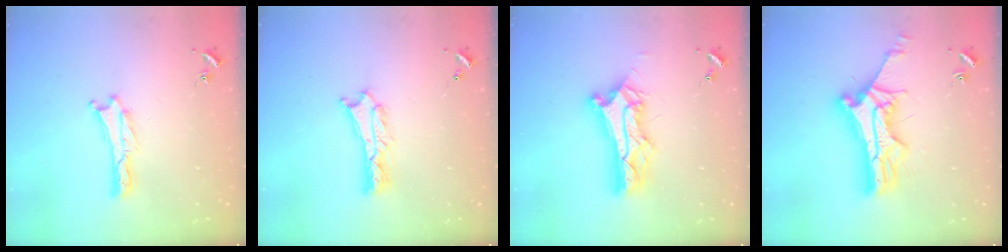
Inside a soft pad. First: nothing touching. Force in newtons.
{"total": 2.4, "press": 2.4, "slide": 0.2}
{"total": 11.0, "press": 11.0, "slide": 0.9}
{"total": 11.6, "press": 11.6, "slide": 1.1}